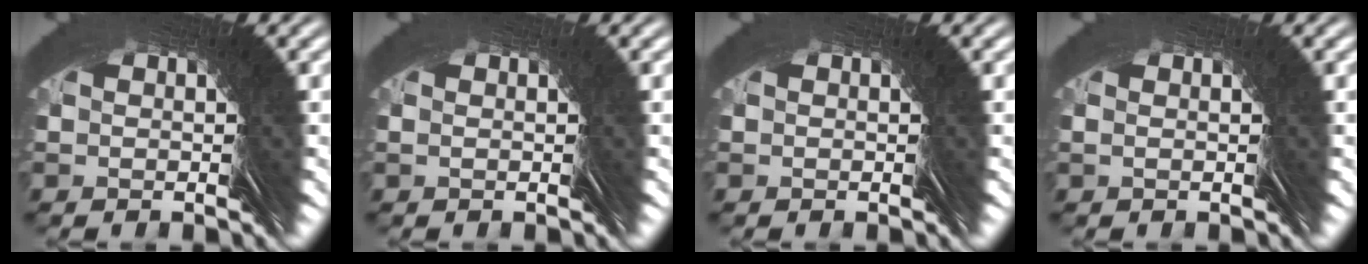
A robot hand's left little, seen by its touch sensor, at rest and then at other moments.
{"total": 1.7, "force": [0.6, -1.4, -0.5], "torque": [0.018, 0.015, 0.006]}
{"total": 0.0}
{"total": 2.0, "force": [0.7, -1.8, -0.6], "torque": [0.023, 0.019, 0.005]}